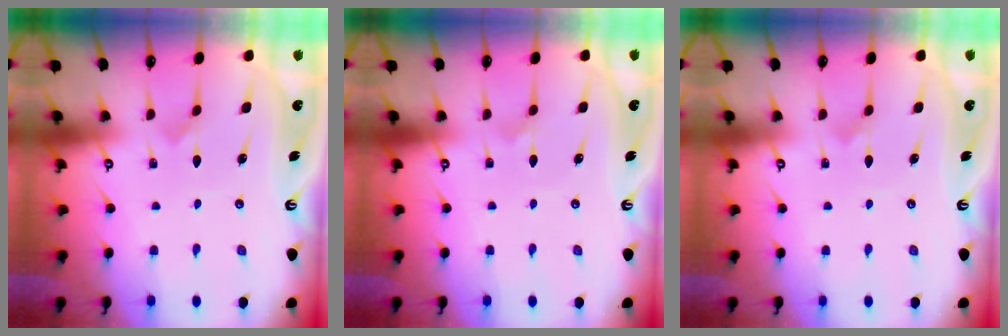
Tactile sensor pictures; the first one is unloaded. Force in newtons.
{"total": 2.0, "press": 2.0, "slide": 0.1}
{"total": 0.9, "press": 0.9, "slide": 0.0}